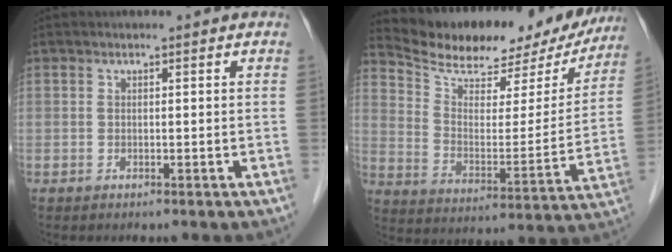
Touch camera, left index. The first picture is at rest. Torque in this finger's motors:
{"motor_torque": [-0.04, -0.70, 0.42, 0.06]}